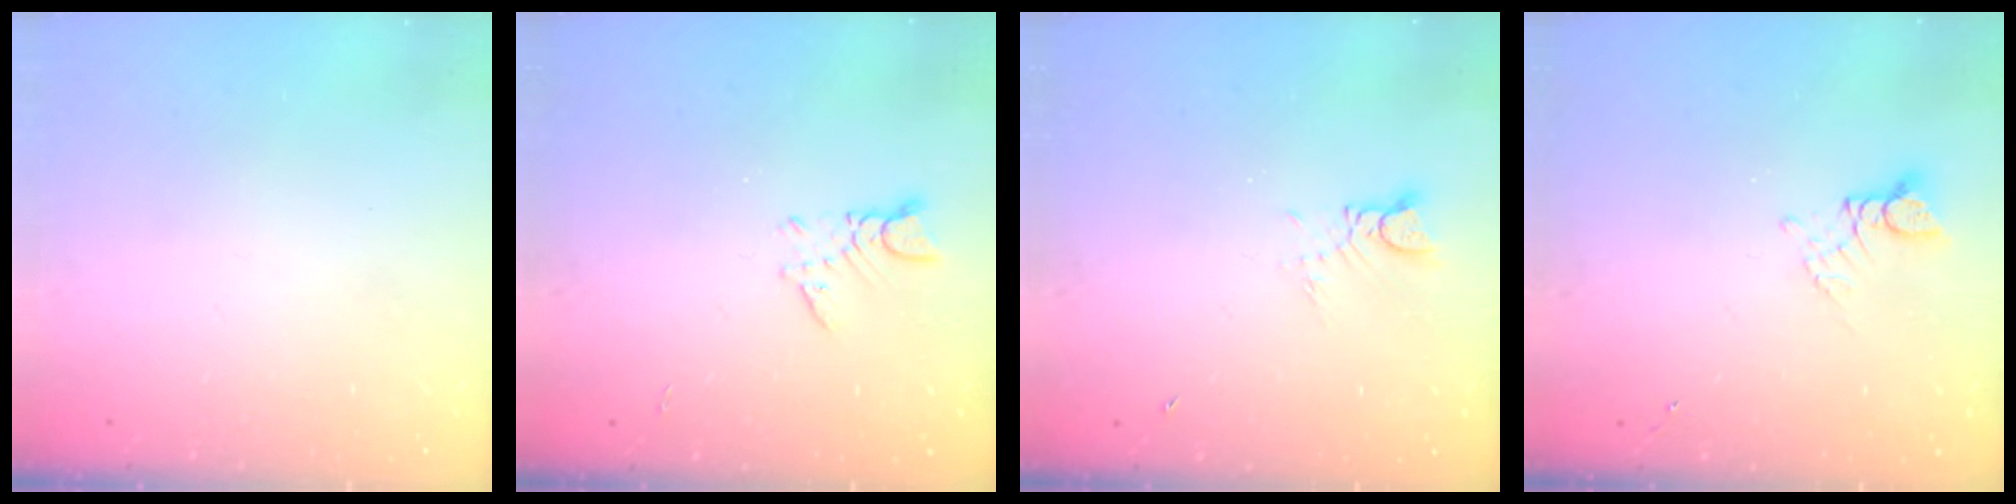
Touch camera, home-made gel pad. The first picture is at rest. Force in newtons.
{"total": 3.0, "press": 2.9, "slide": 0.4}
{"total": 3.0, "press": 2.9, "slide": 0.3}
{"total": 3.1, "press": 3.1, "slide": 0.4}